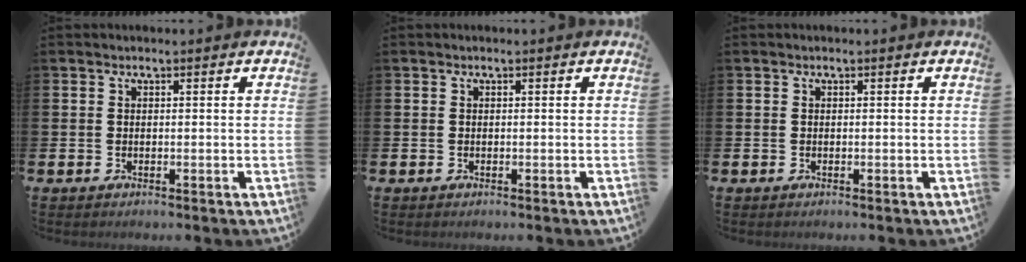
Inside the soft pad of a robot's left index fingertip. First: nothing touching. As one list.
[{"total": 0.0}, {"total": 0.0}]